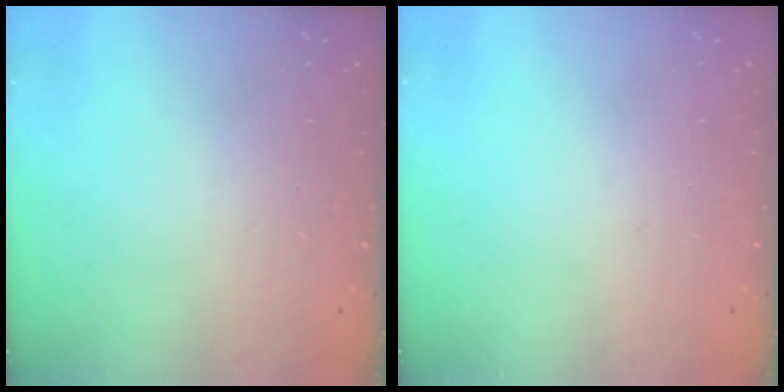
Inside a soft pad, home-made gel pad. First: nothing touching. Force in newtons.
{"total": 0.0}